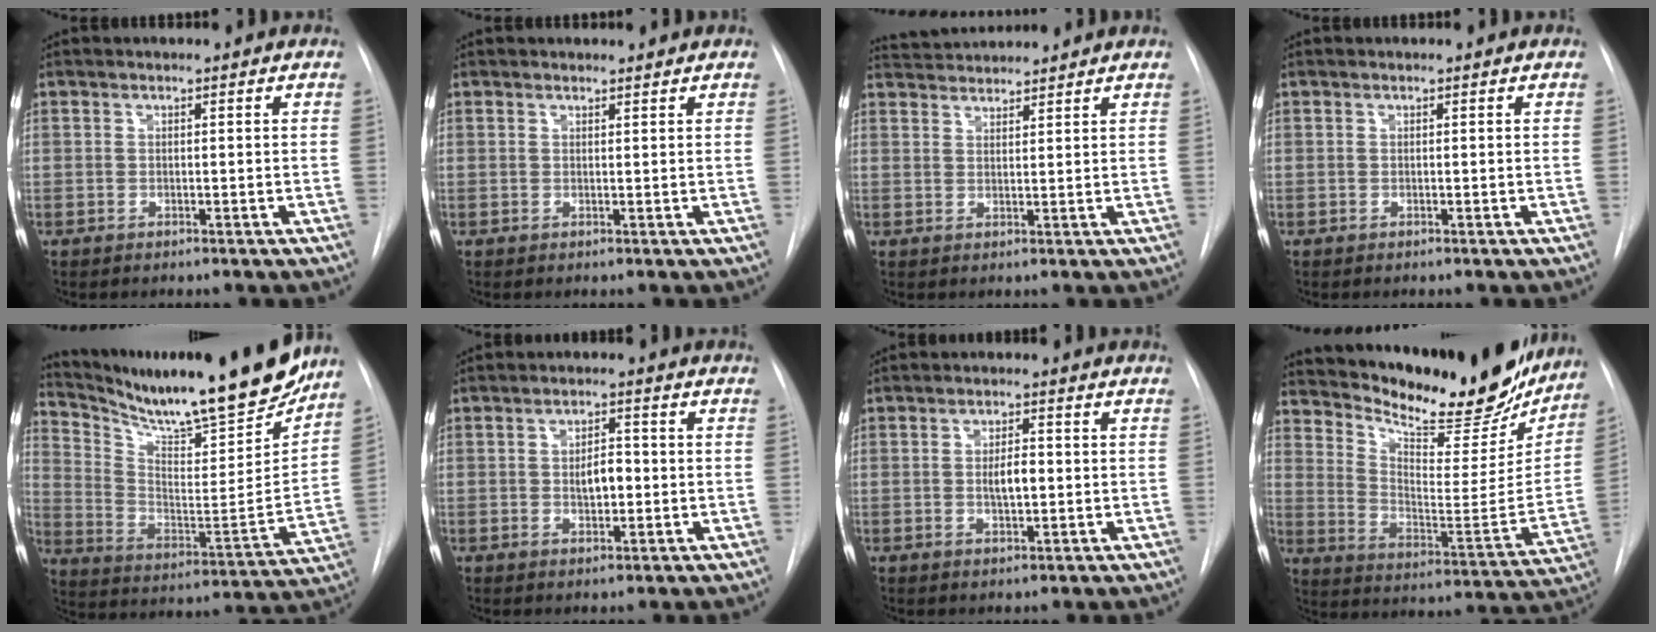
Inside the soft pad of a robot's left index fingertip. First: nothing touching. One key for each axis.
{"total": 2.2, "fx": 2.1, "fy": 0.4, "fz": 0.3, "tx": -0.007, "ty": 0.009, "tz": 0.026}
{"total": 5.7, "fx": 5.6, "fy": 0.3, "fz": 0.8, "tx": -0.022, "ty": 0.031, "tz": 0.092}
{"total": 0.0}
{"total": 24.1, "fx": 20.8, "fy": 2.9, "fz": 11.7, "tx": -0.202, "ty": -0.056, "tz": 0.314}
{"total": 3.9, "fx": -0.3, "fy": 1.9, "fz": 3.5, "tx": -0.053, "ty": -0.001, "tz": -0.002}
{"total": 3.6, "fx": -0.2, "fy": 1.2, "fz": 3.3, "tx": -0.056, "ty": -0.002, "tz": -0.003}
{"total": 26.4, "fx": 22.5, "fy": 7.4, "fz": 11.5, "tx": -0.187, "ty": -0.049, "tz": 0.307}